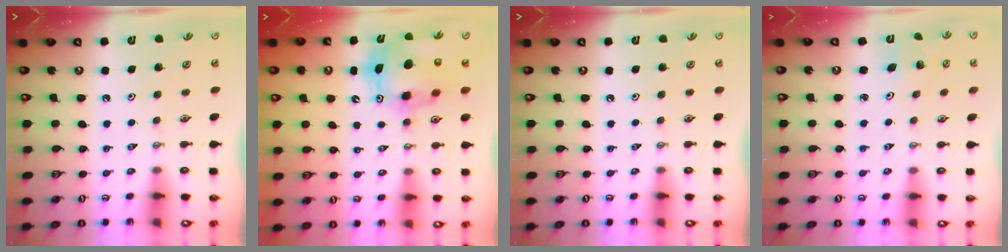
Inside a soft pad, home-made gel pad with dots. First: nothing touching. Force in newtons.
{"total": 12.4, "press": 12.2, "slide": 2.4}
{"total": 0.0}
{"total": 2.0, "press": 2.0, "slide": 0.1}